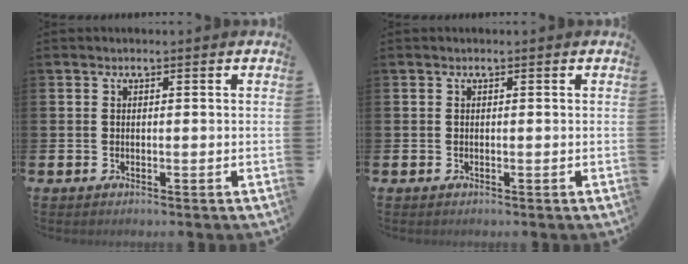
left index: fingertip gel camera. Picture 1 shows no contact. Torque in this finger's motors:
{"motor_torque": [-0.01, 0.02, 0.00, -0.01]}